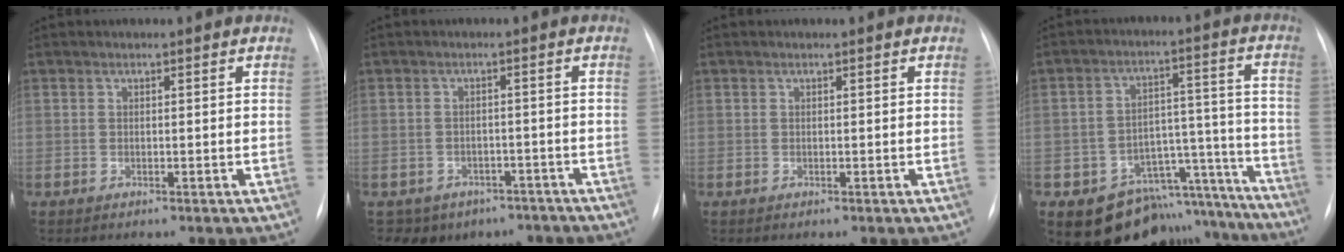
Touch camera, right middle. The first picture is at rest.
{"total": 8.1, "force": [-5.6, 5.7, 1.2], "torque": [-0.013, 0.017, -0.057]}
{"total": 0.0}
{"total": 15.2, "force": [-13.0, 7.6, 2.2], "torque": [-0.002, 0.087, -0.169]}